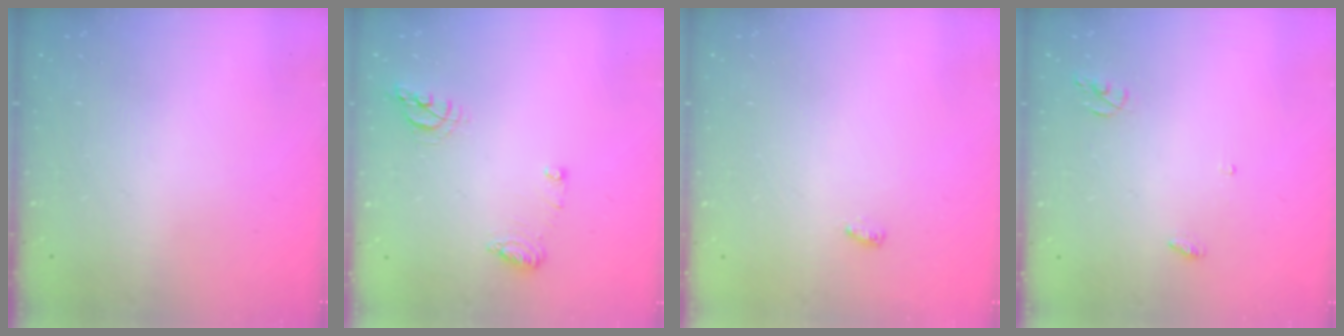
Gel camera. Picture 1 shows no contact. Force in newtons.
{"total": 8.1, "press": 8.1, "slide": 0.4}
{"total": 6.4, "press": 3.3, "slide": 5.5}
{"total": 3.7, "press": 3.7, "slide": 0.1}